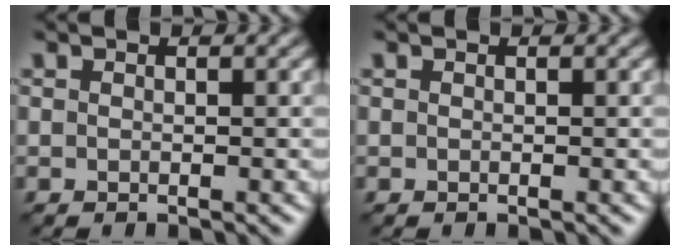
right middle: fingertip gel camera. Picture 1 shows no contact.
{"total": 0.0}